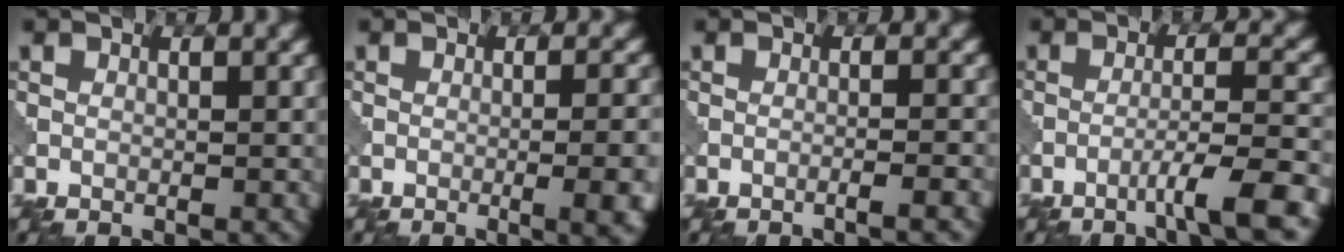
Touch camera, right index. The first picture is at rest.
{"total": 6.7, "force": [-1.4, 2.7, 5.9], "torque": [-0.041, 0.012, -0.012]}
{"total": 2.1, "force": [-1.1, 0.4, 1.8], "torque": [-0.015, 0.007, -0.032]}
{"total": 5.6, "force": [-3.3, 0.4, 4.5], "torque": [-0.063, 0.012, -0.063]}